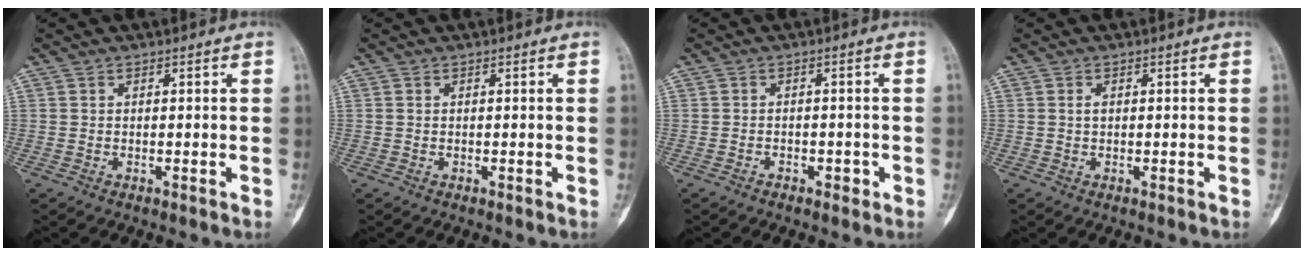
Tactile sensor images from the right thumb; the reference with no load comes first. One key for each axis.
{"total": 0.0}
{"total": 1.8, "fx": -1.0, "fy": 1.2, "fz": 0.9, "tx": -0.013, "ty": 0.010, "tz": -0.014}
{"total": 0.9, "fx": 0.1, "fy": 0.5, "fz": 0.7, "tx": -0.009, "ty": 0.003, "tz": 0.003}